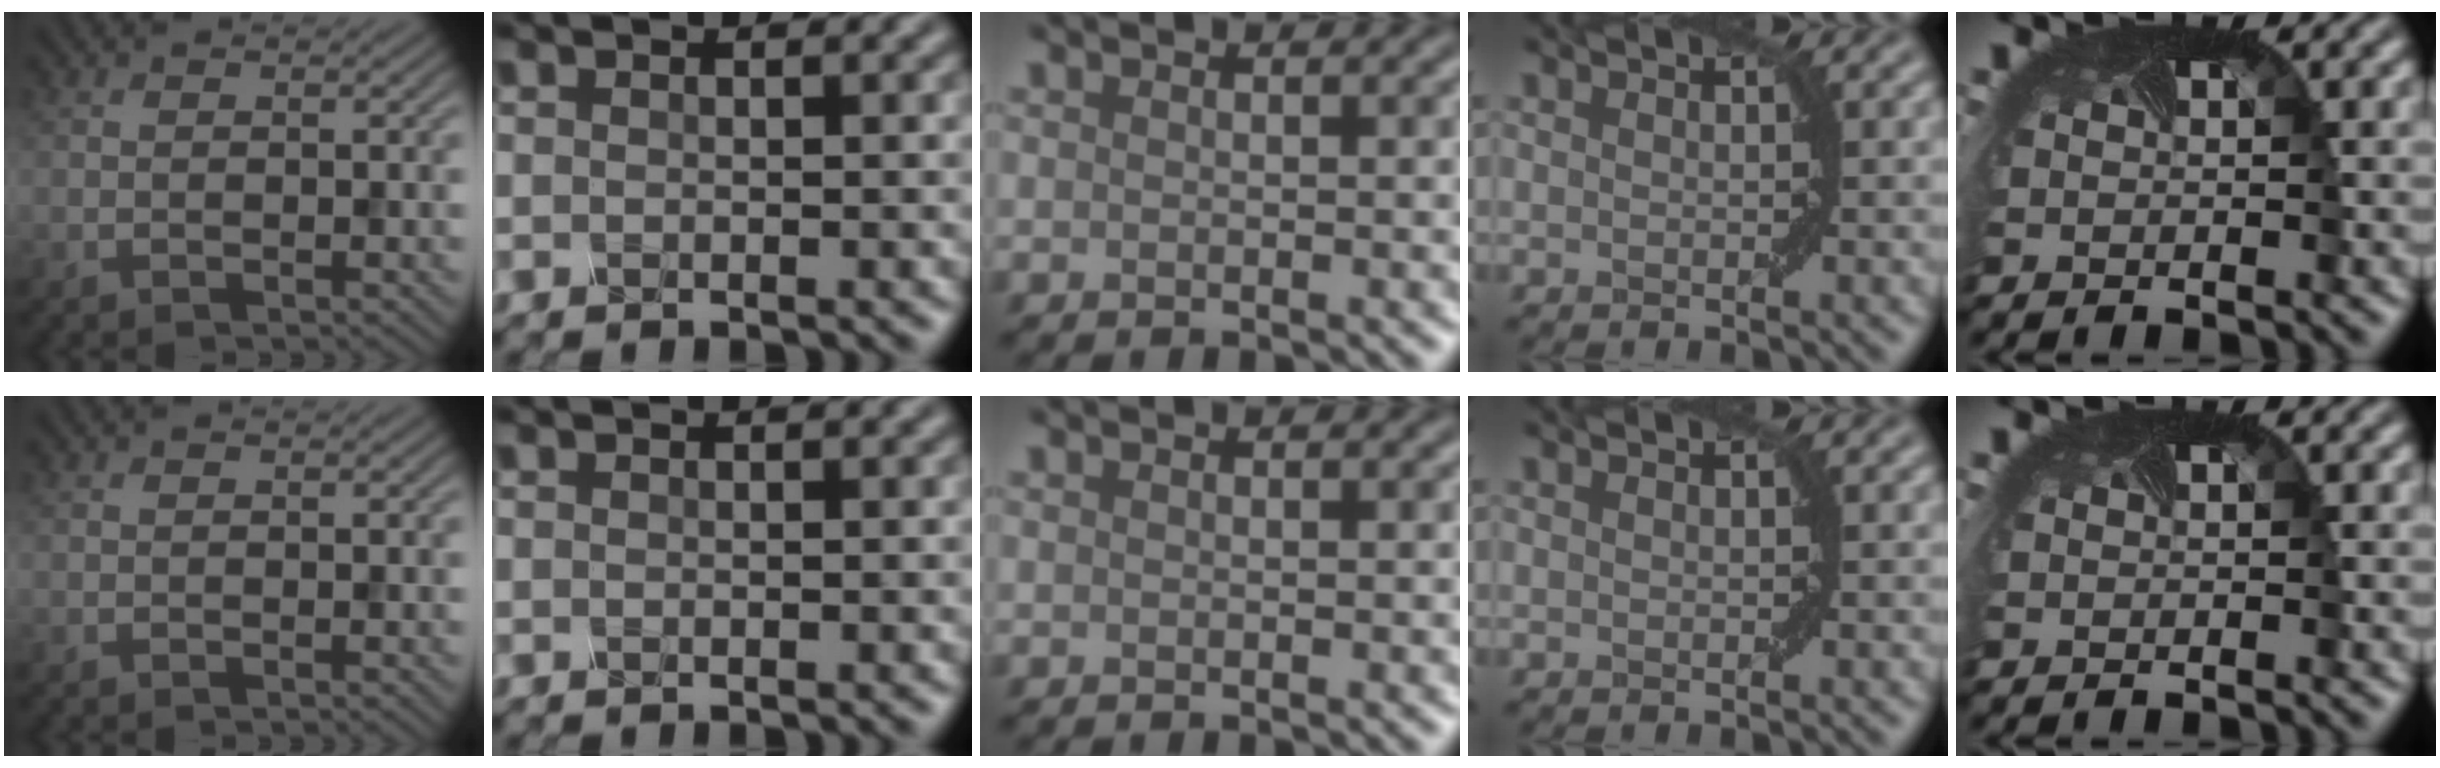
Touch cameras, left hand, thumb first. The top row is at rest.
{}